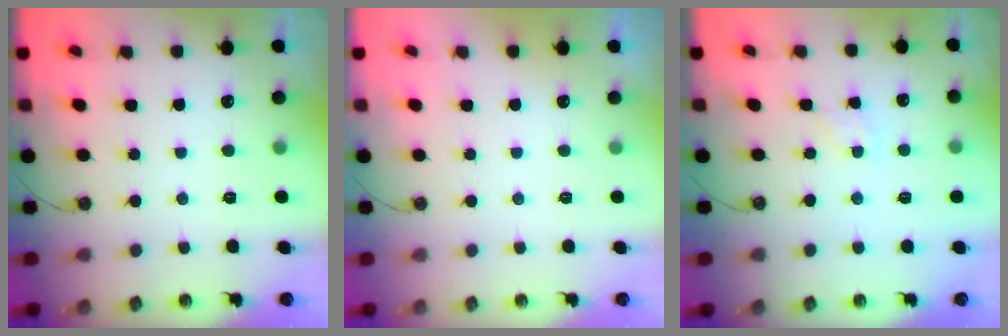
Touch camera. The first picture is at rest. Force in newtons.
{"total": 0.0}
{"total": 2.9, "press": 2.9, "slide": 0.4}